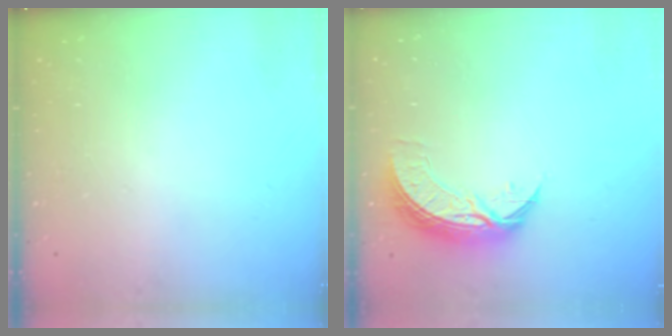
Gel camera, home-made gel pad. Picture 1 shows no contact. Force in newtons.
{"total": 8.0, "press": 8.0, "slide": 0.7}